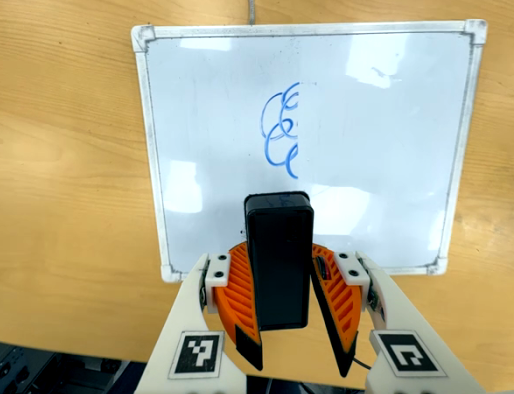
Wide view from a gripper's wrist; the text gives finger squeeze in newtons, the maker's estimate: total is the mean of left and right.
{"total": 7.6, "left": 8.6, "right": 6.6}